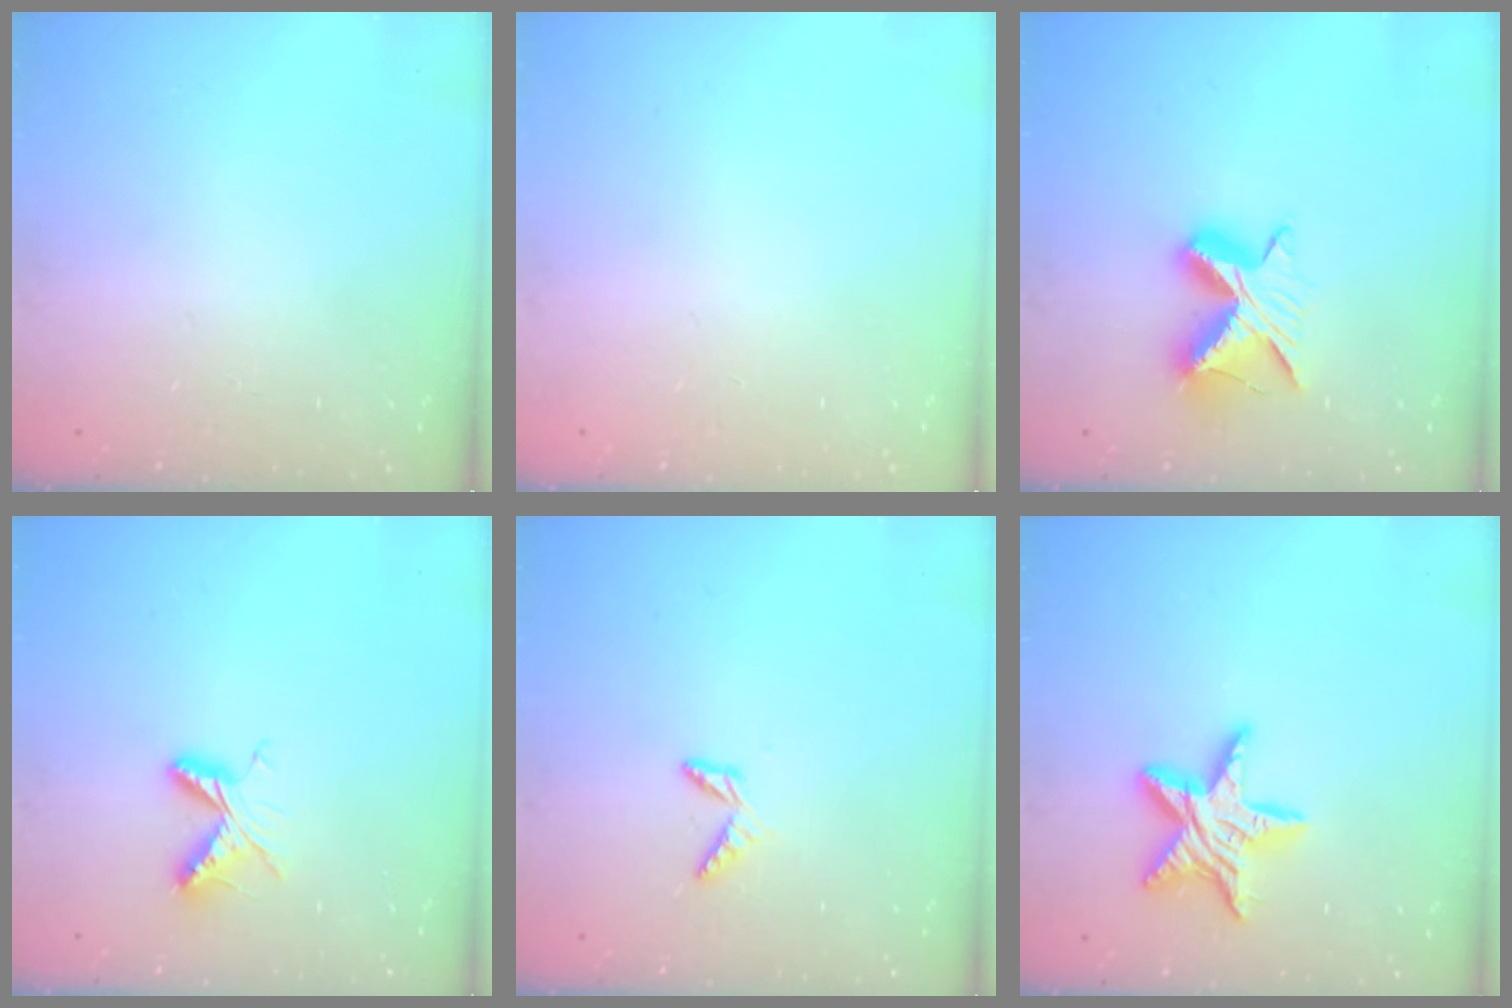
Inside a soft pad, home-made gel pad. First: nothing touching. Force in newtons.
{"total": 0.0}
{"total": 9.8, "press": 9.8, "slide": 0.0}
{"total": 6.6, "press": 6.6, "slide": 0.7}
{"total": 4.0, "press": 3.9, "slide": 0.3}
{"total": 13.2, "press": 13.2, "slide": 0.6}